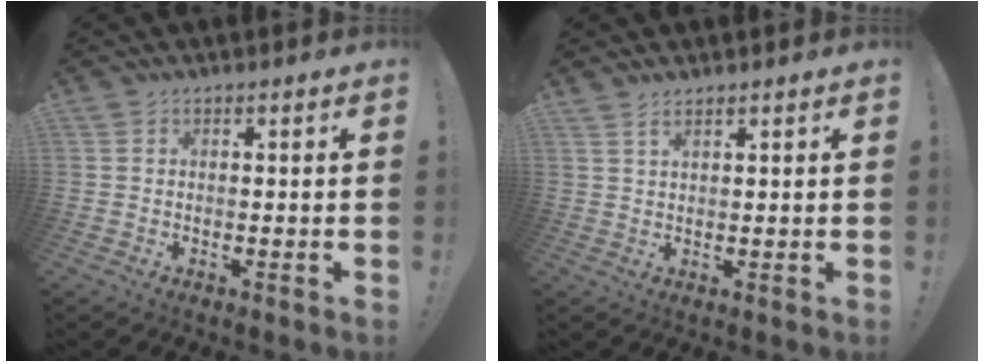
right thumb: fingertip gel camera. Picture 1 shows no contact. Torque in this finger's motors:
{"motor_torque": [-0.56, 0.11, -0.27, 0.26, 0.07]}